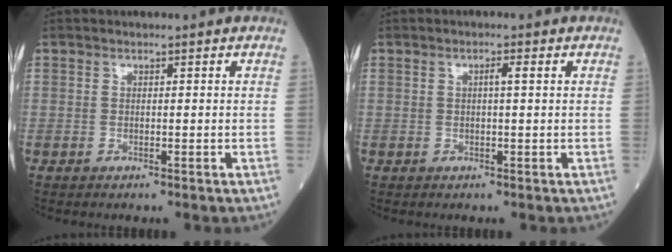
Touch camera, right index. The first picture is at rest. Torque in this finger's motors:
{"motor_torque": [0.02, 0.00, 0.06, 0.03]}